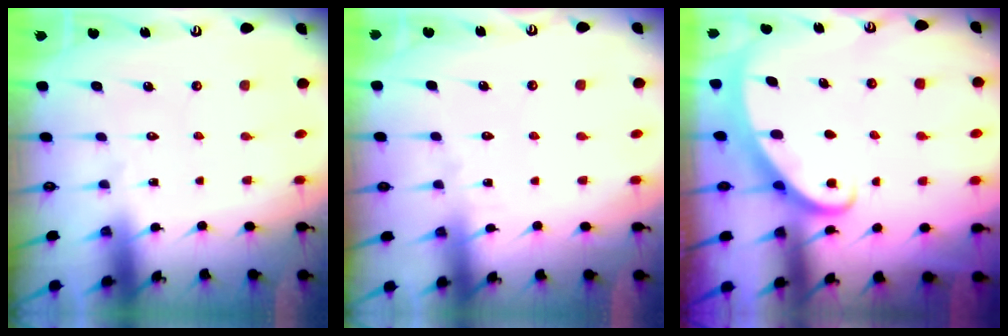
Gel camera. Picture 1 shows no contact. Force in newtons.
{"total": 3.3, "press": 3.3, "slide": 0.3}
{"total": 2.4, "press": 2.4, "slide": 0.2}